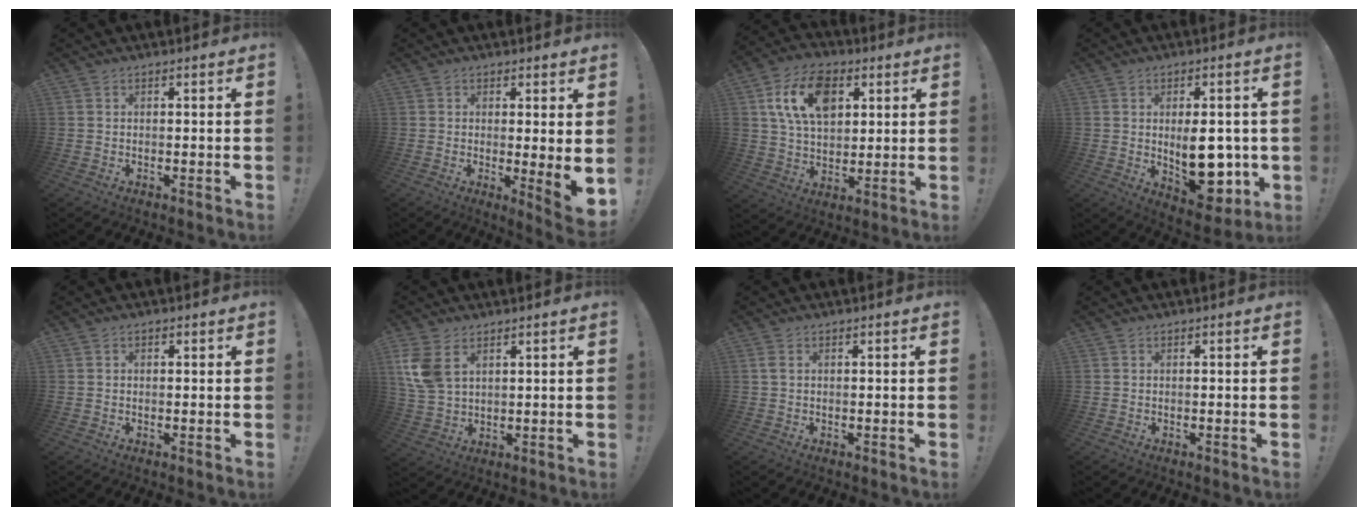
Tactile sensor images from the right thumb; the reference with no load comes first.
{"total": 5.4, "force": [0.5, 0.5, 5.3], "torque": [-0.062, -0.021, 0.011]}
{"total": 15.9, "force": [6.2, 10.9, 9.9], "torque": [-0.158, -0.008, 0.119]}
{"total": 13.1, "force": [-0.8, 7.4, 10.7], "torque": [-0.141, -0.005, -0.004]}
{"total": 0.5, "force": [0.1, 0.5, 0.2], "torque": [0.001, -0.001, 0.001]}
{"total": 8.8, "force": [3.9, 5.5, 5.6], "torque": [-0.116, -0.013, 0.076]}
{"total": 1.2, "force": [0.4, 0.6, 1.0], "torque": [-0.018, 0.002, 0.007]}
{"total": 0.0}